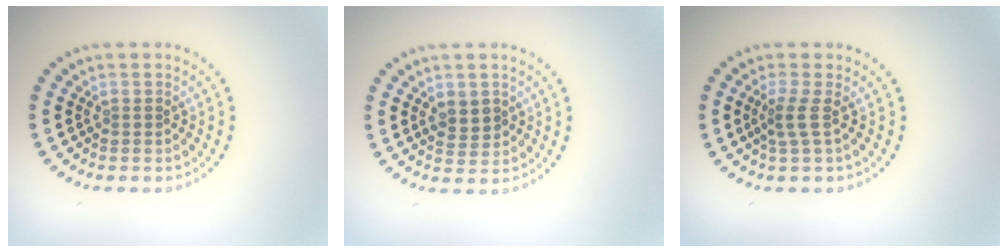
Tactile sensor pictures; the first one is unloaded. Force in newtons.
{"total": 1.6, "press": 1.6, "slide": 0.5}
{"total": 1.9, "press": 1.3, "slide": 1.4}